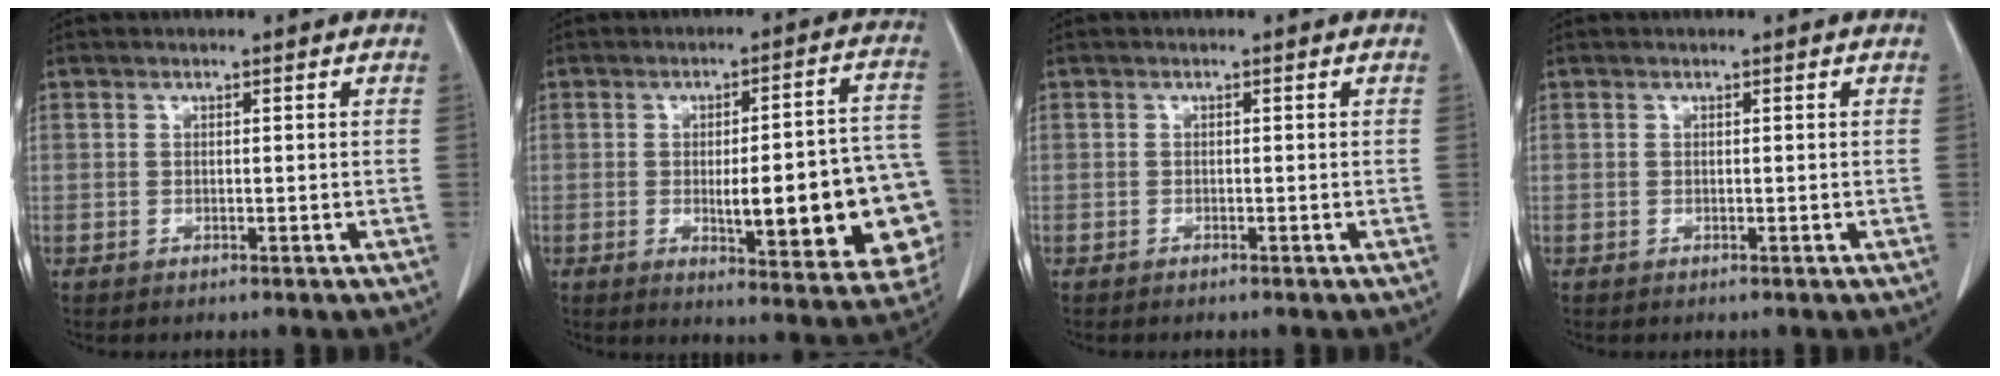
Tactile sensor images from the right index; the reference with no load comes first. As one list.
[{"total": 20.0, "force": [-3.7, 4.4, 19.2], "torque": [-0.162, 0.023, -0.026]}, {"total": 0.0}, {"total": 0.0}]